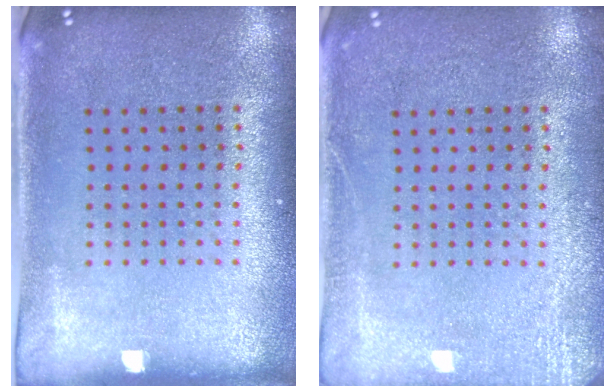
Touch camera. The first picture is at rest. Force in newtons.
{"total": 2.8, "press": 2.7, "slide": 0.4}